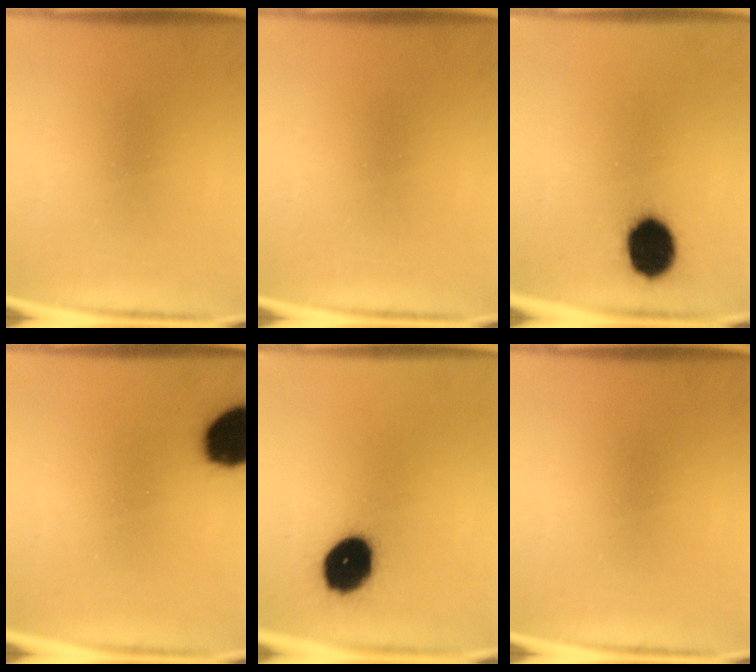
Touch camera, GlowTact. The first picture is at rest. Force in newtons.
{"total": 0.0}
{"total": 11.5}
{"total": 15.0}
{"total": 12.7}
{"total": 0.0}